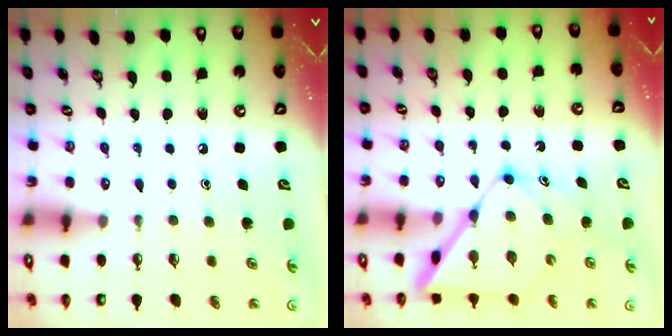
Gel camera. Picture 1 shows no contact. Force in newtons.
{"total": 14.0, "press": 14.0, "slide": 1.3}